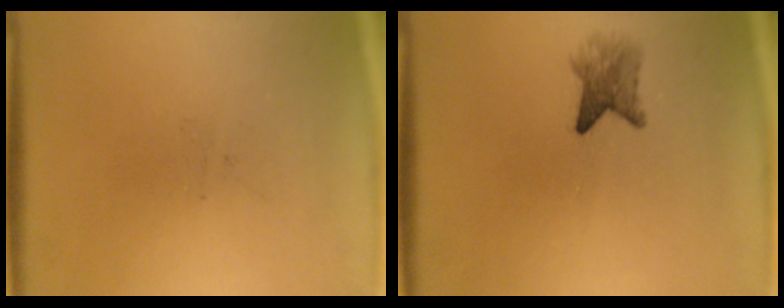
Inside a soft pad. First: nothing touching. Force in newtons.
{"total": 3.0}